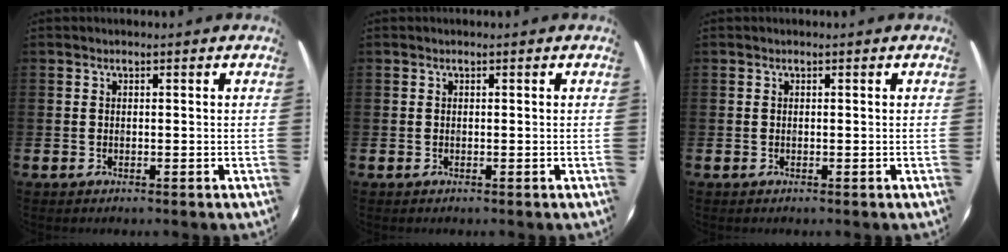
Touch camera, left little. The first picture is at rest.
{"total": 0.0}
{"total": 0.0}